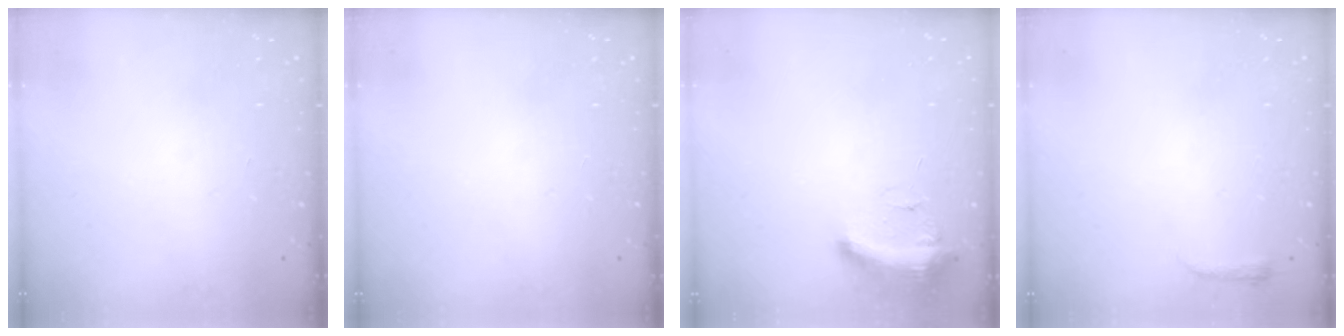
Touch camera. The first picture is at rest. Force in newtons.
{"total": 0.0}
{"total": 9.1, "press": 9.1, "slide": 1.0}
{"total": 3.0, "press": 2.9, "slide": 0.6}